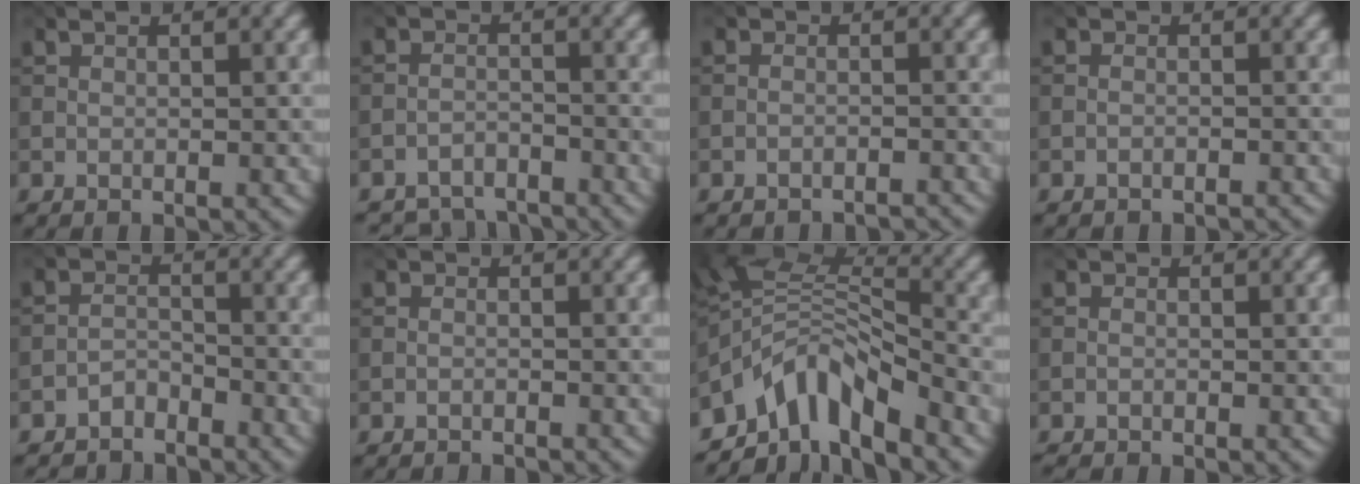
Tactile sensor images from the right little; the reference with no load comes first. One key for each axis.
{"total": 4.6, "fx": -4.4, "fy": 1.3, "fz": 0.5, "tx": -0.004, "ty": -0.007, "tz": -0.080}
{"total": 2.9, "fx": -2.8, "fy": 0.4, "fz": 0.2, "tx": -0.001, "ty": 0.003, "tz": -0.043}
{"total": 1.6, "fx": -1.6, "fy": 0.3, "fz": 0.2, "tx": 0.002, "ty": 0.000, "tz": -0.028}
{"total": 2.8, "fx": -2.6, "fy": 1.0, "fz": 0.3, "tx": -0.003, "ty": 0.003, "tz": -0.057}
{"total": 2.3, "fx": -2.3, "fy": 0.3, "fz": 0.4, "tx": -0.007, "ty": 0.004, "tz": -0.034}
{"total": 8.4, "fx": -5.5, "fy": 3.8, "fz": 5.1, "tx": -0.076, "ty": 0.007, "tz": -0.116}
{"total": 1.1, "fx": -1.1, "fy": 0.1, "fz": 0.2, "tx": -0.005, "ty": -0.004, "tz": -0.025}